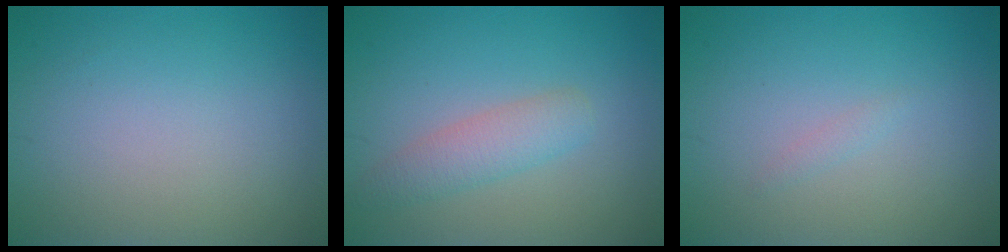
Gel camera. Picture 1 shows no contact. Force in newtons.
{"total": 2.7, "press": 2.7, "slide": 0.1}
{"total": 0.5, "press": 0.5, "slide": 0.0}